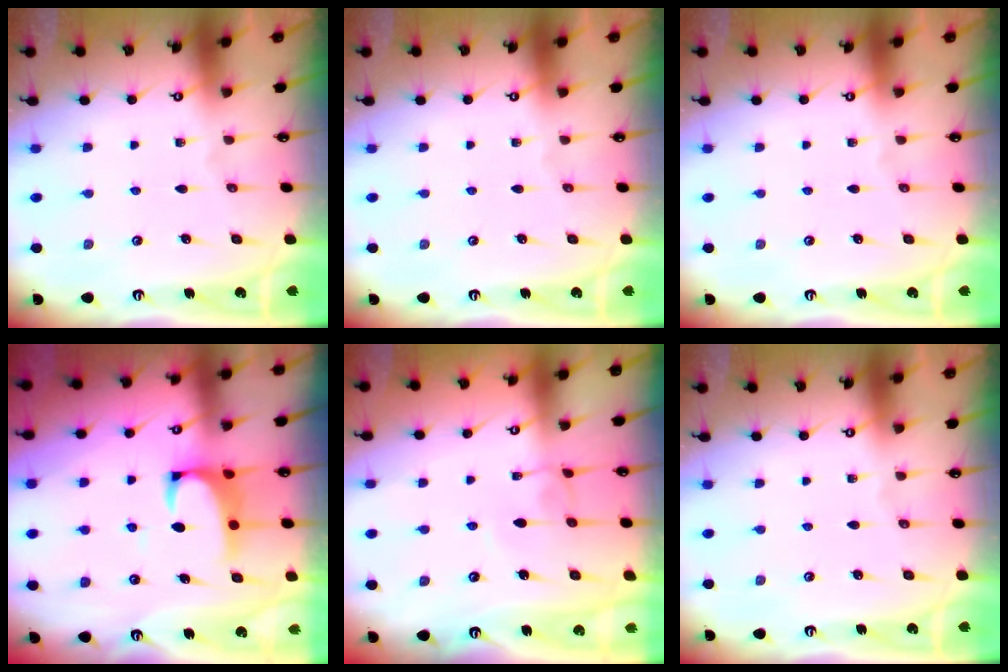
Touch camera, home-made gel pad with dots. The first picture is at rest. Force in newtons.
{"total": 0.0}
{"total": 0.0}
{"total": 2.4, "press": 2.2, "slide": 0.9}
{"total": 1.1, "press": 1.0, "slide": 0.3}
{"total": 0.0}